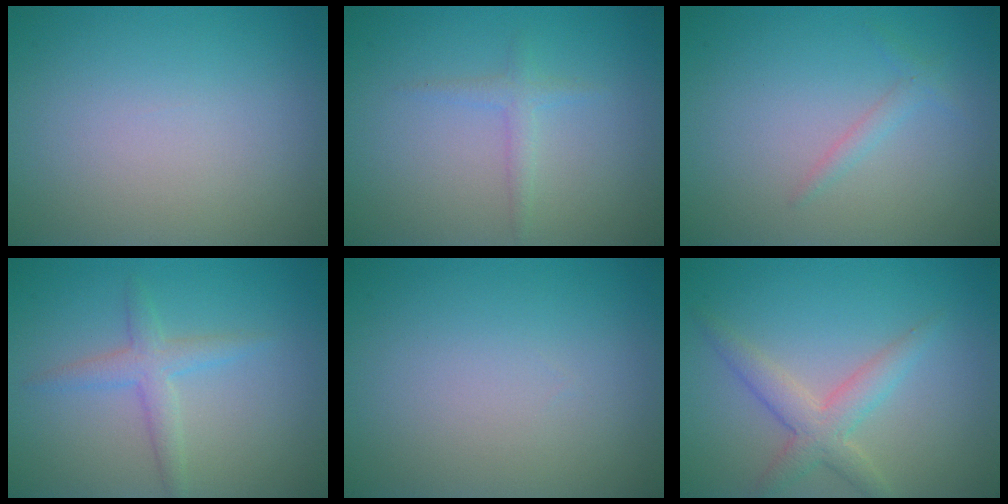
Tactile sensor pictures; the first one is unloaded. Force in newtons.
{"total": 1.3, "press": 1.3, "slide": 0.0}
{"total": 1.1, "press": 1.1, "slide": 0.0}
{"total": 2.3, "press": 2.3, "slide": 0.0}
{"total": 0.0}
{"total": 3.3, "press": 3.3, "slide": 0.1}